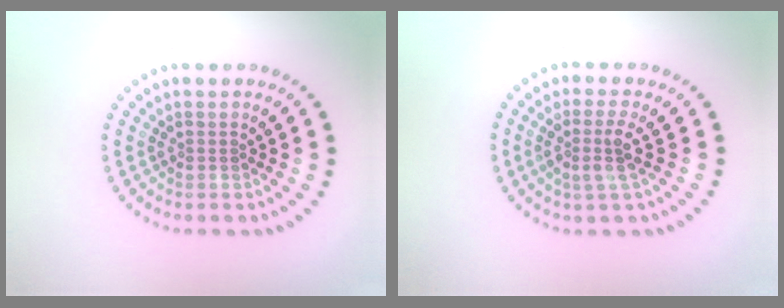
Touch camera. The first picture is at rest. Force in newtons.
{"total": 2.8, "press": 2.1, "slide": 1.8}